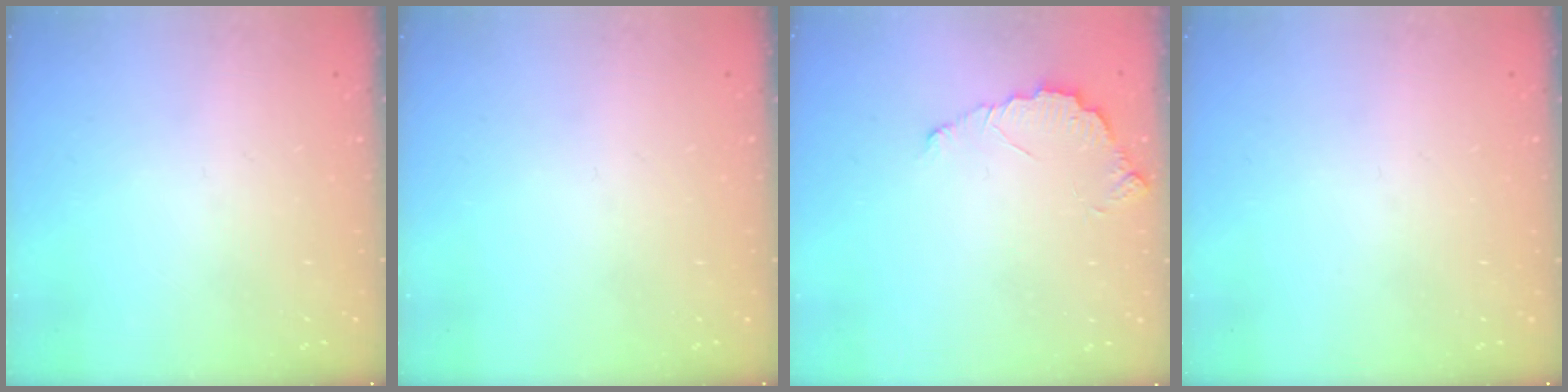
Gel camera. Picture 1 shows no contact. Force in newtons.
{"total": 0.0}
{"total": 4.6, "press": 4.6, "slide": 0.4}
{"total": 0.0}